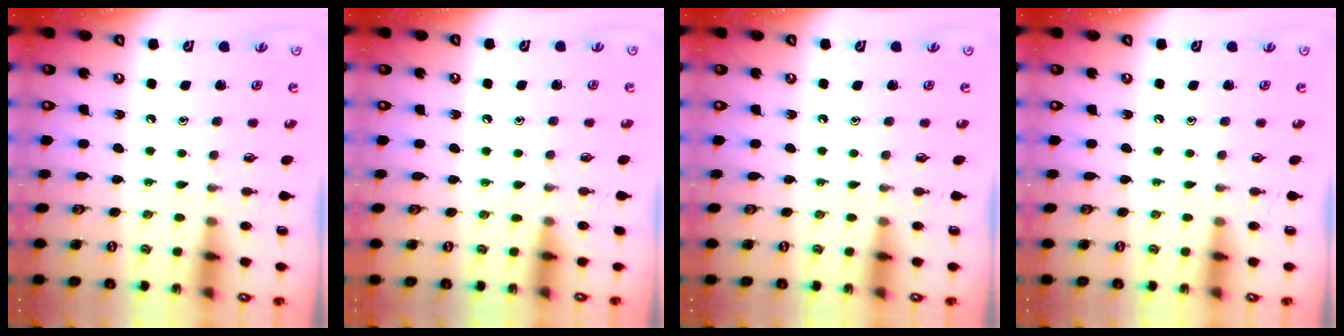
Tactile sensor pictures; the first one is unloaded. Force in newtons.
{"total": 6.6, "press": 6.5, "slide": 0.5}
{"total": 0.0}
{"total": 0.0}